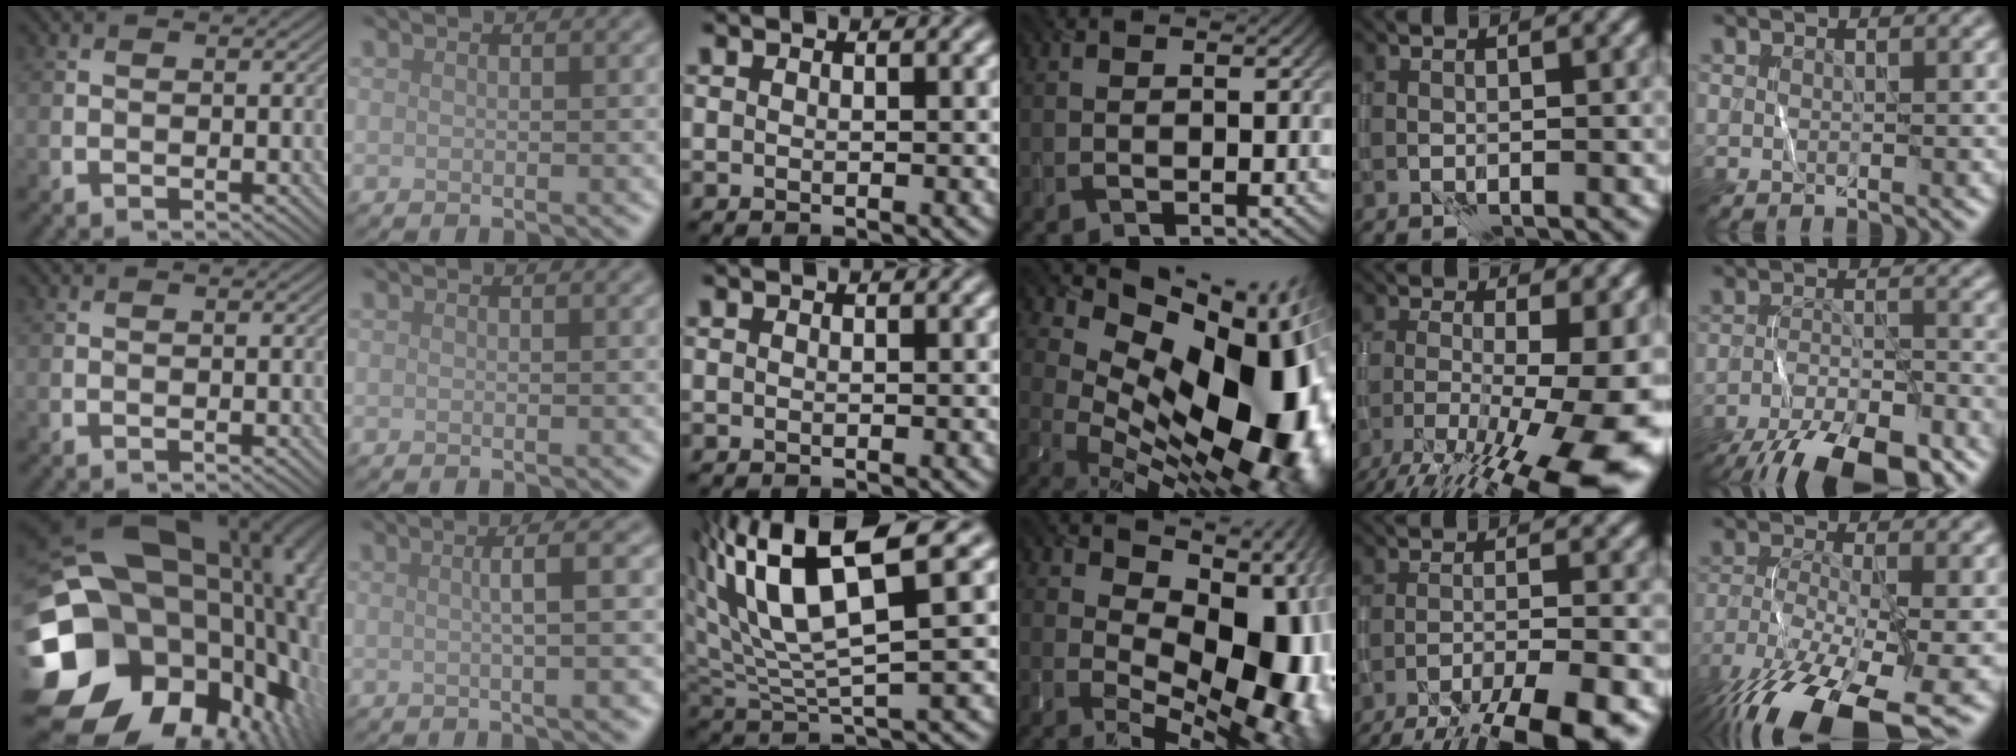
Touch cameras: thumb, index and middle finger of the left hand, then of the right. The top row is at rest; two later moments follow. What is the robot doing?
{"motion": "wrap", "object": "ribbon"}